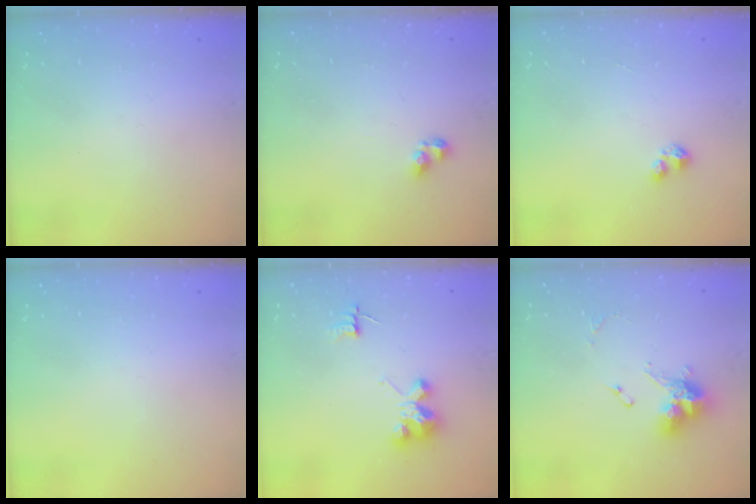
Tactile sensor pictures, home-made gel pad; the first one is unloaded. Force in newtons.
{"total": 5.5, "press": 5.5, "slide": 0.6}
{"total": 2.7, "press": 2.7, "slide": 0.4}
{"total": 0.0}
{"total": 4.6, "press": 4.6, "slide": 0.3}
{"total": 11.4, "press": 11.4, "slide": 0.9}